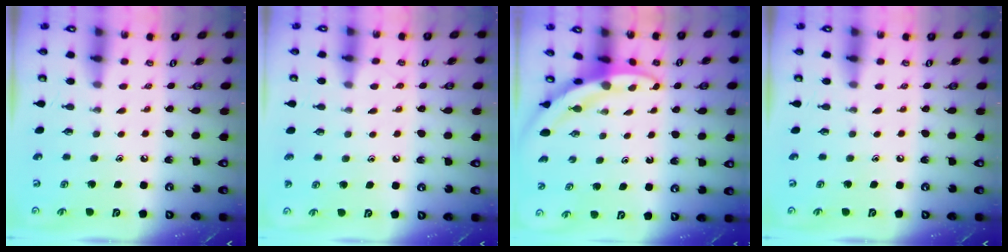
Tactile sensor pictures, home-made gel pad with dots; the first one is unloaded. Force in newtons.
{"total": 4.8, "press": 4.8, "slide": 0.5}
{"total": 3.2, "press": 3.2, "slide": 0.3}
{"total": 0.0}